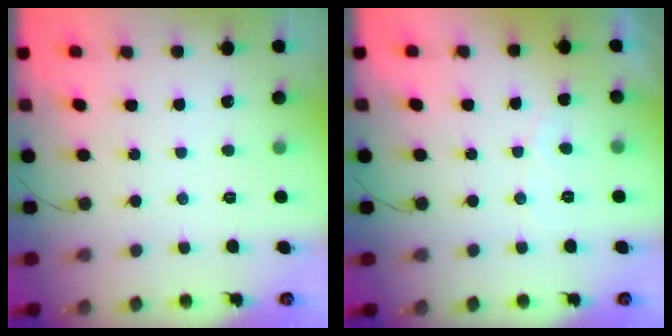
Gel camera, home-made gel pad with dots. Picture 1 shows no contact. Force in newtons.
{"total": 2.2, "press": 2.2, "slide": 0.1}